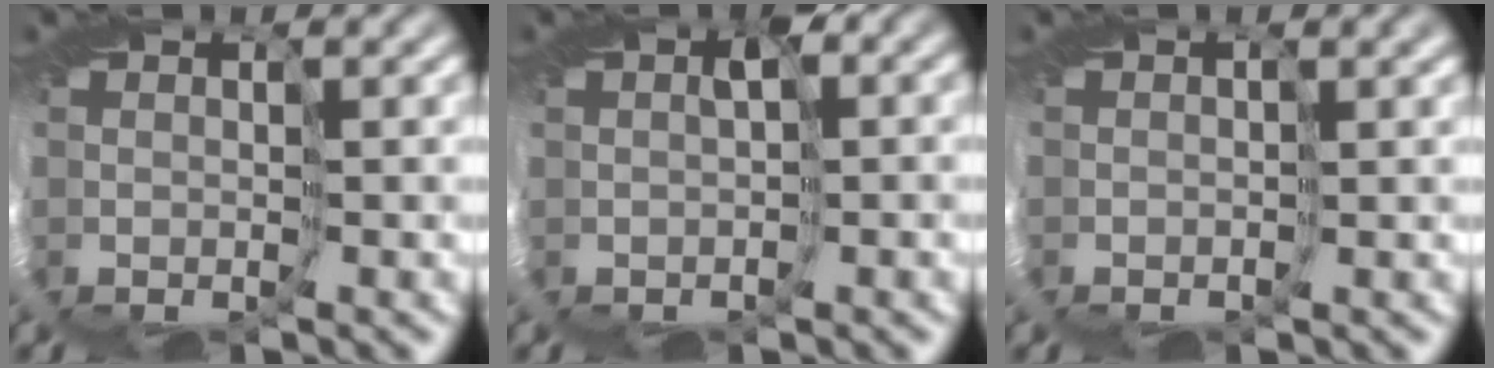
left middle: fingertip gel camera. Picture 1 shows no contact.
{"total": 2.5, "force": [0.2, 1.4, 2.0], "torque": [-0.031, 0.007, 0.008]}
{"total": 0.5, "force": [0.1, 0.2, 0.5], "torque": [-0.001, 0.007, 0.001]}